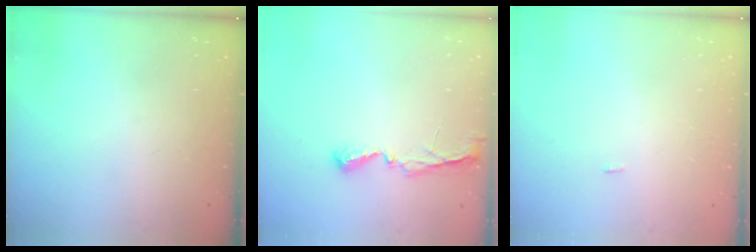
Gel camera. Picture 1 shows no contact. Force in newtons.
{"total": 5.8, "press": 5.8, "slide": 0.3}
{"total": 6.1, "press": 1.7, "slide": 5.9}